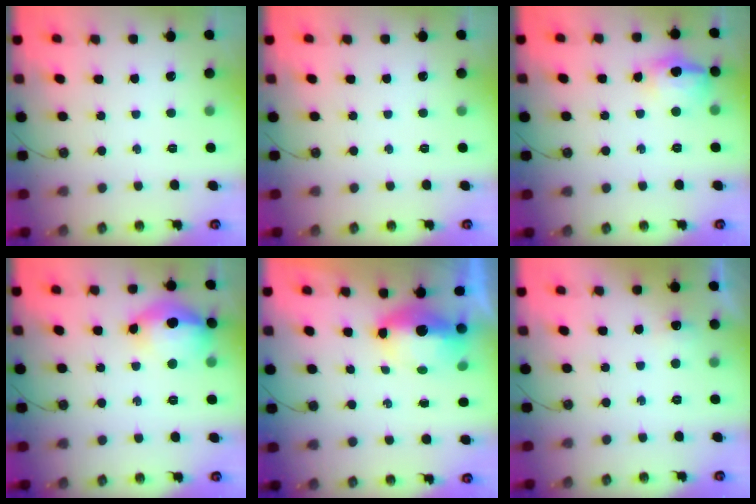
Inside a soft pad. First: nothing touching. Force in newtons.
{"total": 0.0}
{"total": 13.3, "press": 13.2, "slide": 1.4}
{"total": 21.9, "press": 18.2, "slide": 12.1}
{"total": 7.3, "press": 7.1, "slide": 1.6}
{"total": 5.4, "press": 5.3, "slide": 0.7}